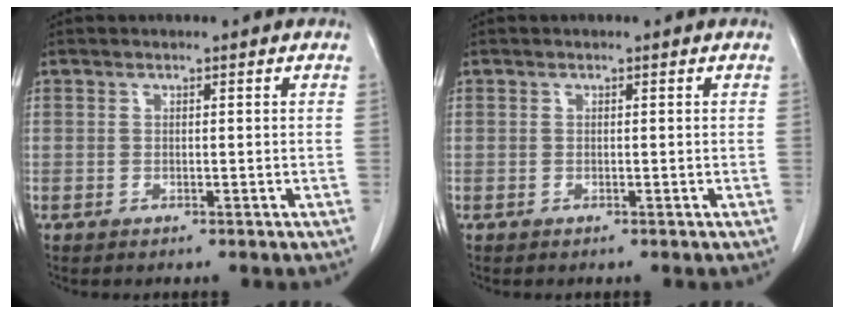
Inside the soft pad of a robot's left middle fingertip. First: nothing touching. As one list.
[{"total": 0.0}]